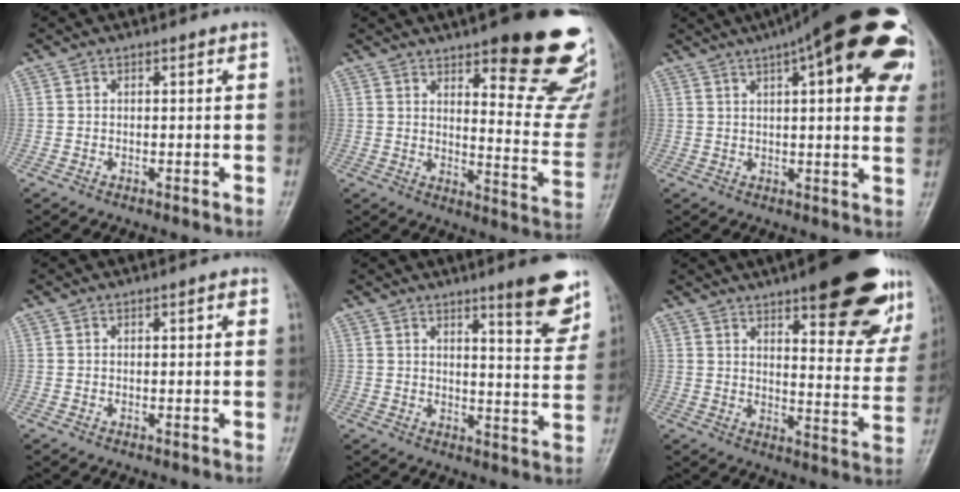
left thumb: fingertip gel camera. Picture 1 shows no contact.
{"total": 25.9, "force": [16.1, 7.4, 18.8], "torque": [-0.188, -0.087, 0.205]}
{"total": 27.7, "force": [12.4, 8.0, 23.5], "torque": [-0.244, 0.027, 0.163]}
{"total": 1.2, "force": [0.4, 0.4, 1.1], "torque": [-0.015, 0.002, 0.003]}
{"total": 9.9, "force": [6.5, 1.6, 7.3], "torque": [-0.074, -0.044, 0.087]}
{"total": 24.7, "force": [14.9, 7.6, 18.1], "torque": [-0.199, -0.053, 0.193]}